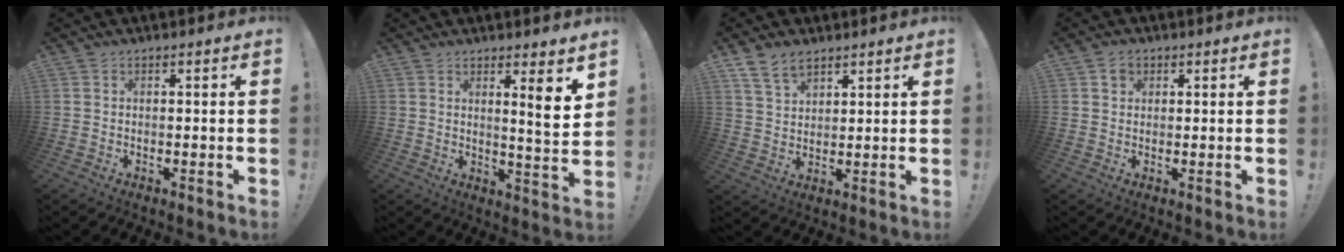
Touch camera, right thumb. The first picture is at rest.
{"total": 7.0, "force": [3.5, -0.2, 6.0], "torque": [-0.071, -0.038, 0.048]}
{"total": 7.8, "force": [5.4, 4.4, 3.5], "torque": [-0.066, -0.018, 0.106]}
{"total": 2.5, "force": [1.3, 2.0, 0.6], "torque": [-0.006, -0.001, 0.024]}